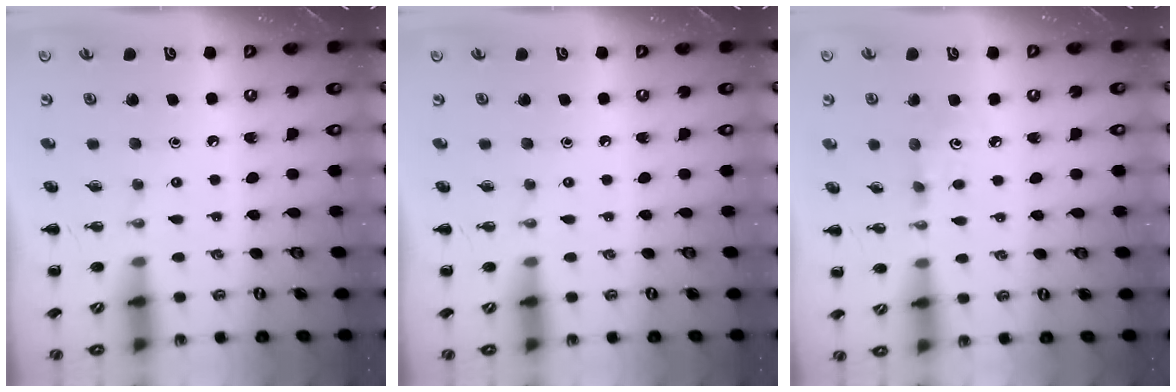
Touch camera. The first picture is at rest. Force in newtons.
{"total": 0.0}
{"total": 3.9, "press": 3.8, "slide": 1.2}